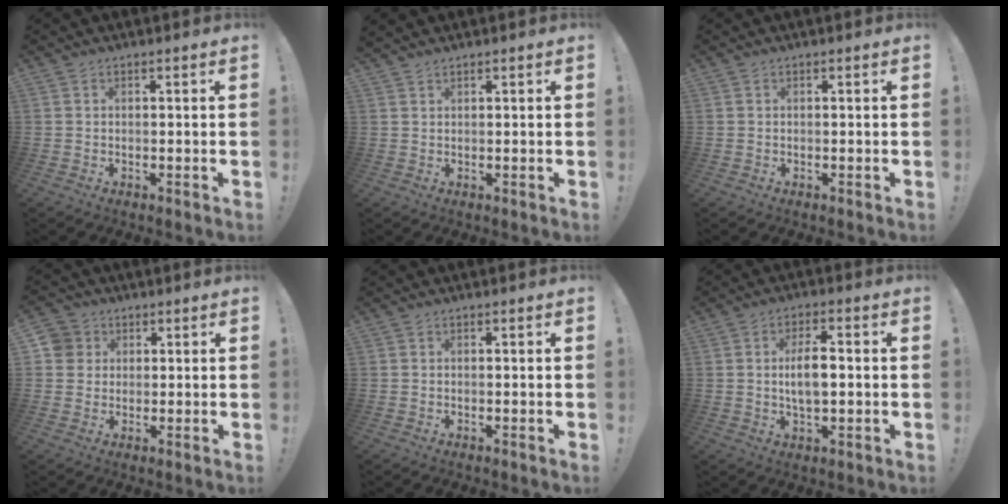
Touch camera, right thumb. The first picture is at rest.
{"total": 1.1, "force": [1.0, 0.1, 0.4], "torque": [-0.005, -0.003, 0.019]}
{"total": 0.0}
{"total": 5.1, "force": [1.4, 4.8, 1.0], "torque": [-0.015, -0.001, 0.027]}
{"total": 0.0}
{"total": 7.4, "force": [0.2, 3.1, 6.7], "torque": [-0.121, 0.002, -0.002]}